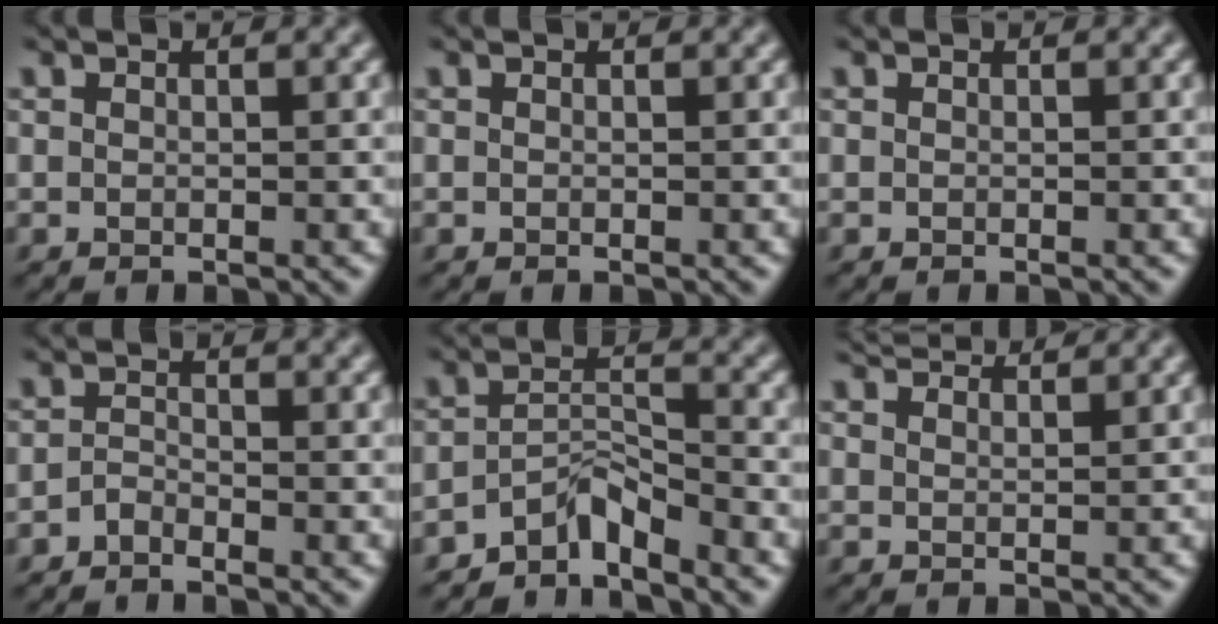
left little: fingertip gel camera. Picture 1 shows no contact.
{"total": 0.0}
{"total": 0.0}
{"total": 1.2, "force": [-1.2, 0.2, 0.3], "torque": [-0.007, 0.007, -0.026]}
{"total": 3.4, "force": [-3.1, 0.6, 1.2], "torque": [-0.022, 0.013, -0.064]}
{"total": 3.3, "force": [3.2, 0.1, 0.8], "torque": [-0.026, 0.010, 0.049]}